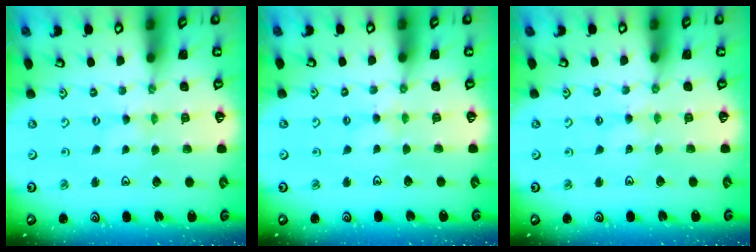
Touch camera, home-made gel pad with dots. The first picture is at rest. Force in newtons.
{"total": 2.3, "press": 2.3, "slide": 0.4}
{"total": 1.7, "press": 1.6, "slide": 0.4}